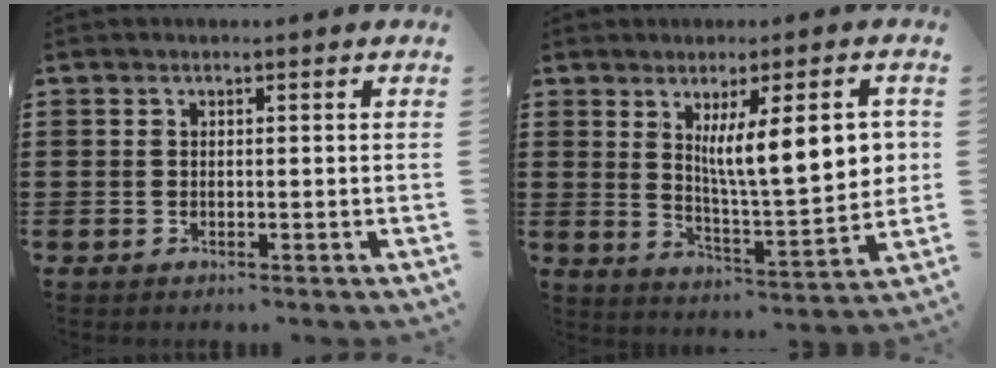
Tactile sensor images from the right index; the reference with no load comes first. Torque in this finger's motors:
{"motor_torque": [1.15, 0.06, 1.05, 0.21]}